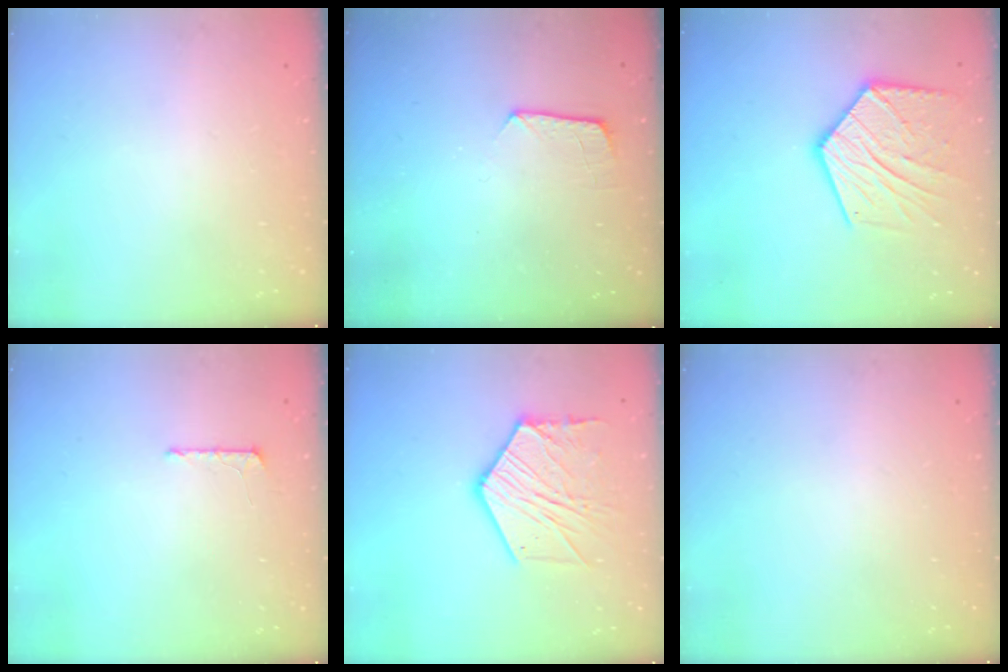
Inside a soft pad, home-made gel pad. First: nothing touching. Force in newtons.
{"total": 5.9, "press": 5.8, "slide": 0.6}
{"total": 17.6, "press": 17.6, "slide": 1.0}
{"total": 4.2, "press": 4.2, "slide": 0.5}
{"total": 14.4, "press": 14.4, "slide": 1.1}
{"total": 0.0}